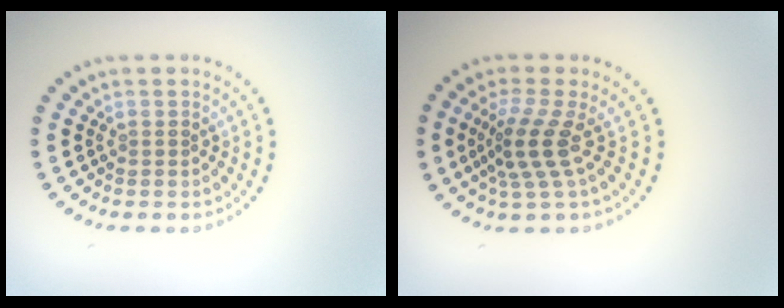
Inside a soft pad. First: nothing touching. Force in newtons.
{"total": 3.4, "press": 2.4, "slide": 2.5}